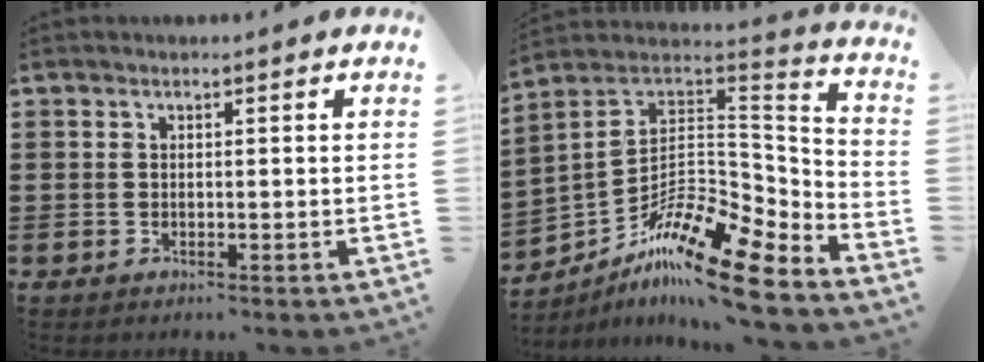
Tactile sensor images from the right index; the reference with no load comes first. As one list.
[{"total": 14.5, "force": [-10.1, 4.4, 9.5], "torque": [-0.160, 0.021, -0.187]}]